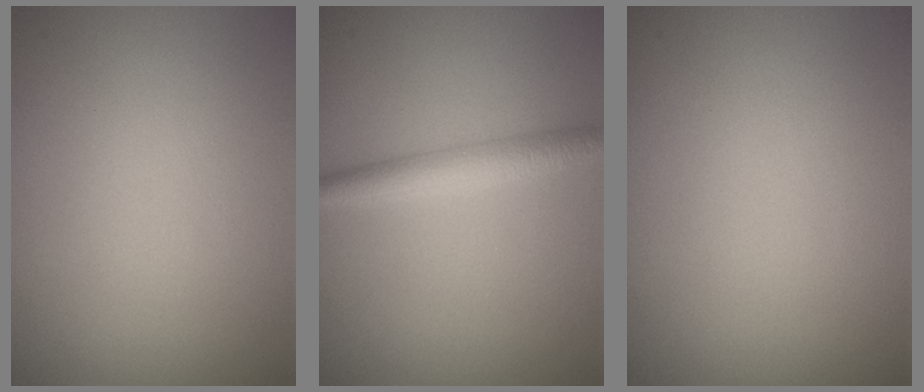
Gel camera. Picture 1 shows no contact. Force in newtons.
{"total": 2.7, "press": 2.7, "slide": 0.0}
{"total": 0.0}